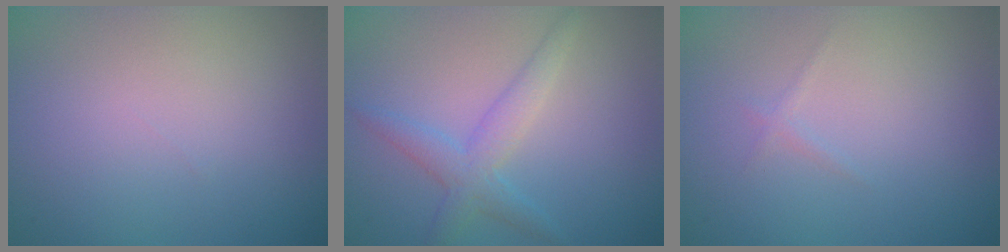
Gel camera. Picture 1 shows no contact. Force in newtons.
{"total": 2.9, "press": 2.9, "slide": 0.1}
{"total": 0.6, "press": 0.6, "slide": 0.0}